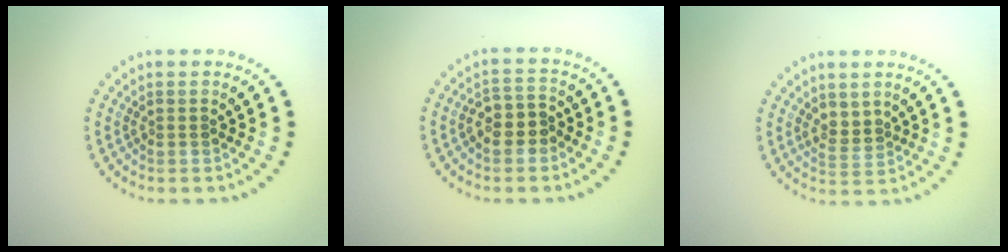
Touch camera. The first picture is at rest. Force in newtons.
{"total": 2.7, "press": 2.5, "slide": 1.0}
{"total": 1.7, "press": 1.5, "slide": 0.8}